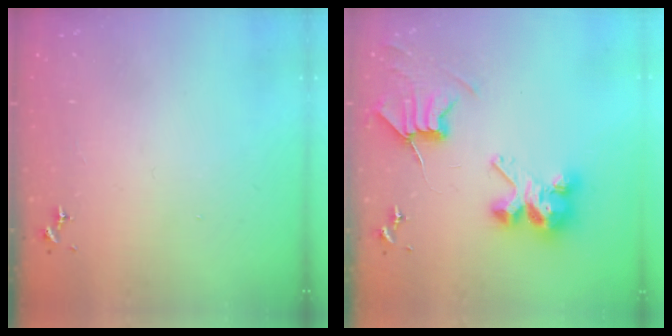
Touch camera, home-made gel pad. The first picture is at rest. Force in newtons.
{"total": 10.4, "press": 10.3, "slide": 0.7}